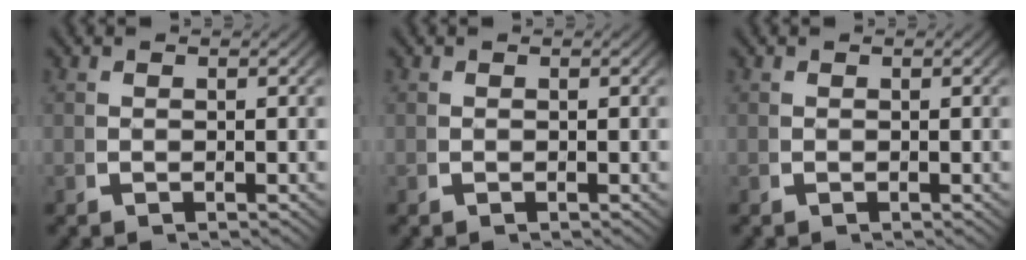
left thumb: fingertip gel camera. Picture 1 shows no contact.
{"total": 0.0}
{"total": 0.0}